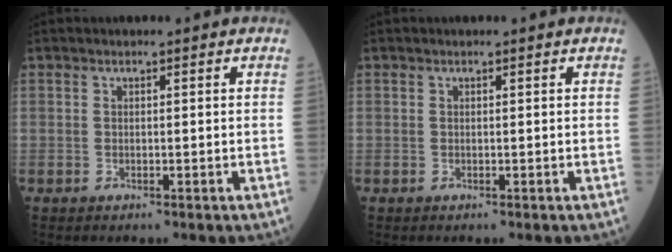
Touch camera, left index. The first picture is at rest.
{"total": 0.0}